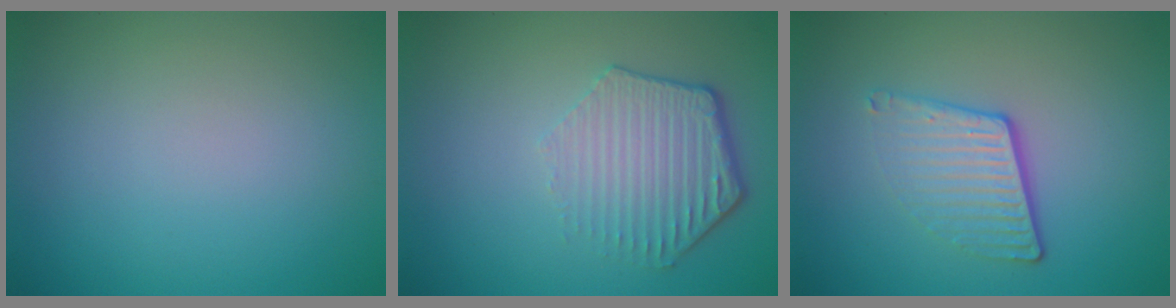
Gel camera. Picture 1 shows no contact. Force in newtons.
{"total": 4.2, "press": 3.3, "slide": 2.7}
{"total": 3.8, "press": 2.6, "slide": 2.8}